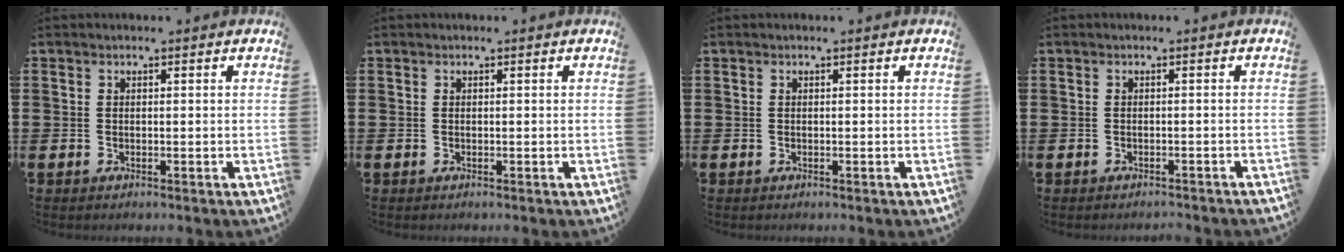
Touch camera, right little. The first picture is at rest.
{"total": 0.0}
{"total": 0.0}
{"total": 0.7, "force": [-0.7, -0.1, 0.1], "torque": [-0.001, -0.001, -0.014]}